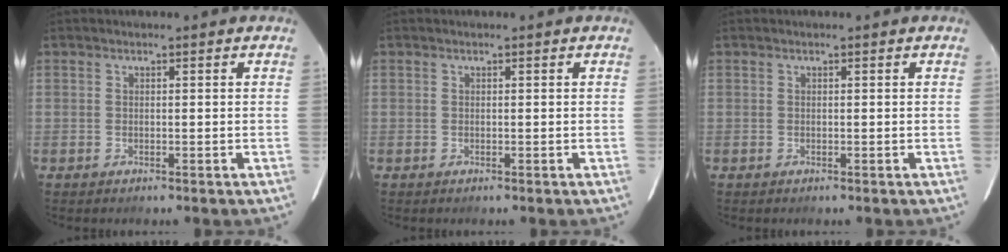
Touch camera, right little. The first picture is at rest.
{"total": 0.0}
{"total": 0.0}